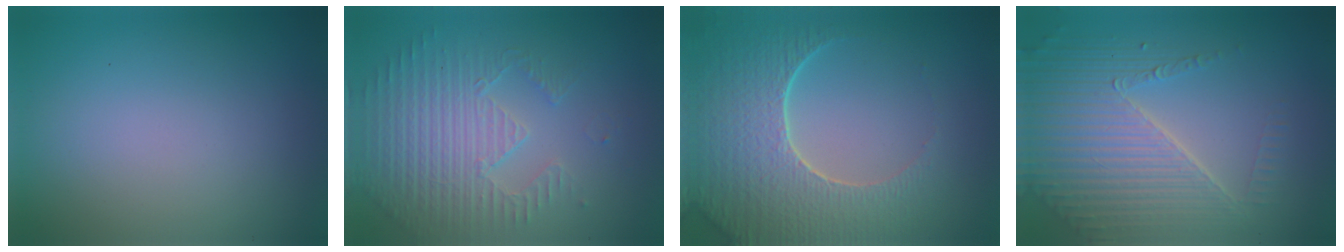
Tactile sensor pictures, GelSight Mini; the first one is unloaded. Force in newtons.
{"total": 3.8, "press": 3.7, "slide": 1.0}
{"total": 6.9, "press": 5.6, "slide": 3.9}
{"total": 6.9, "press": 5.0, "slide": 4.8}